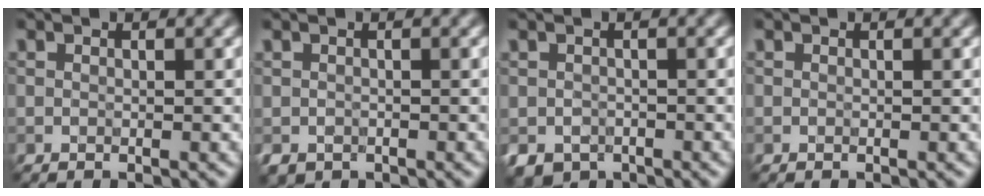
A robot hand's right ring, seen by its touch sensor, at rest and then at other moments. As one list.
[{"total": 1.2, "force": [-0.5, 1.0, 0.4], "torque": [-0.008, -0.005, -0.013]}, {"total": 2.4, "force": [-1.3, 1.7, 1.0], "torque": [-0.019, -0.010, -0.026]}, {"total": 0.0}]